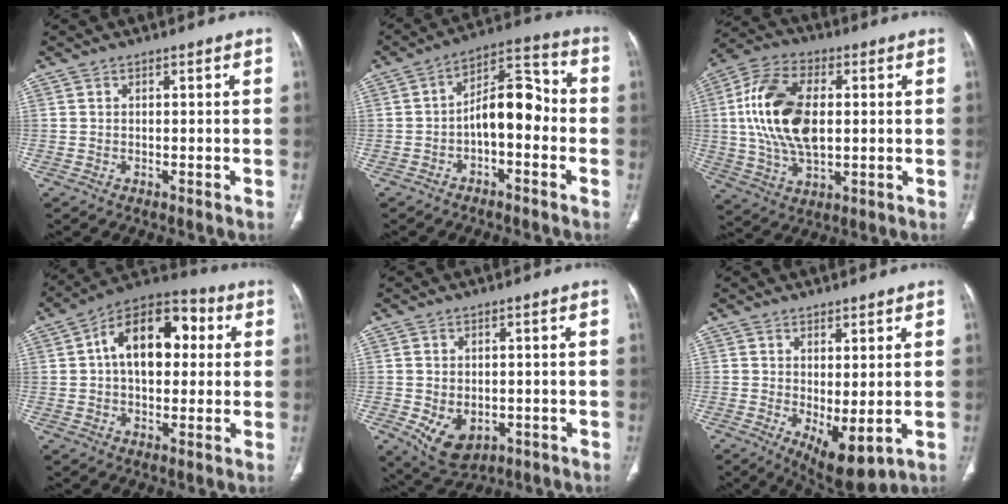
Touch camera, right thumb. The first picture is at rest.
{"total": 10.8, "force": [-2.0, 5.6, 9.0], "torque": [-0.119, 0.050, -0.043]}
{"total": 17.5, "force": [1.7, 9.8, 14.4], "torque": [-0.284, 0.009, 0.032]}
{"total": 16.4, "force": [2.7, 10.0, 12.7], "torque": [-0.172, 0.031, 0.034]}
{"total": 7.8, "force": [-2.2, 5.4, 5.2], "torque": [-0.076, -0.001, -0.017]}
{"total": 7.7, "force": [-0.9, 3.2, 7.0], "torque": [-0.104, -0.017, 0.003]}